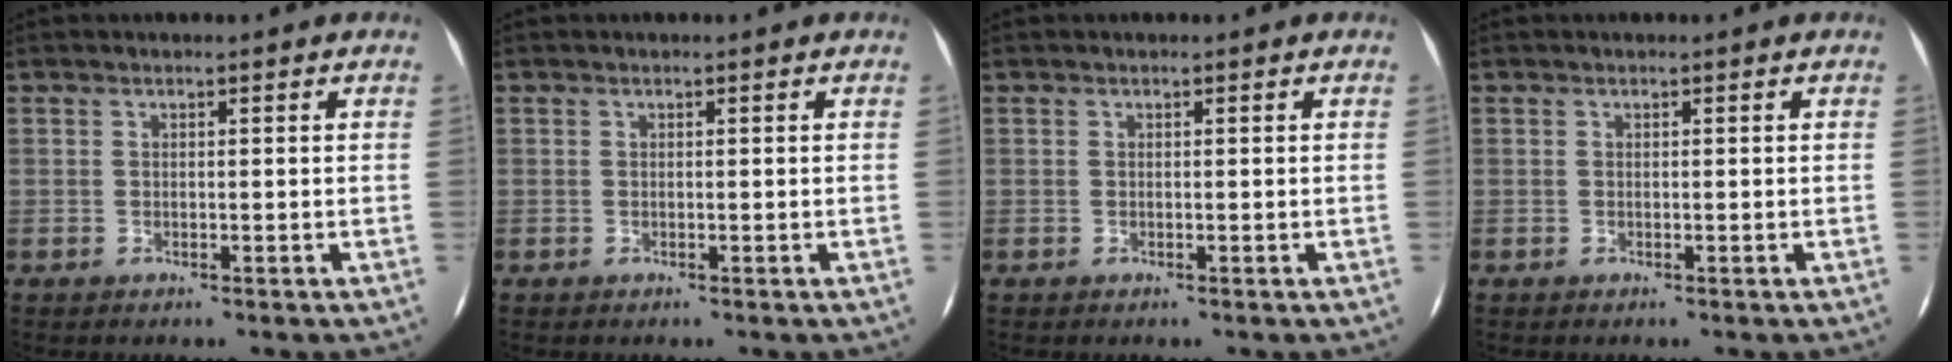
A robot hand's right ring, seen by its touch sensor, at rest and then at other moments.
{"total": 0.0}
{"total": 0.0}
{"total": 0.0}